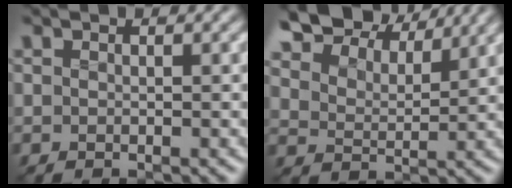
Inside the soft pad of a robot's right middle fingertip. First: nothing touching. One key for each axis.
{"total": 9.6, "fx": 7.9, "fy": 3.9, "fz": 3.8, "tx": -0.106, "ty": 0.004, "tz": 0.129}